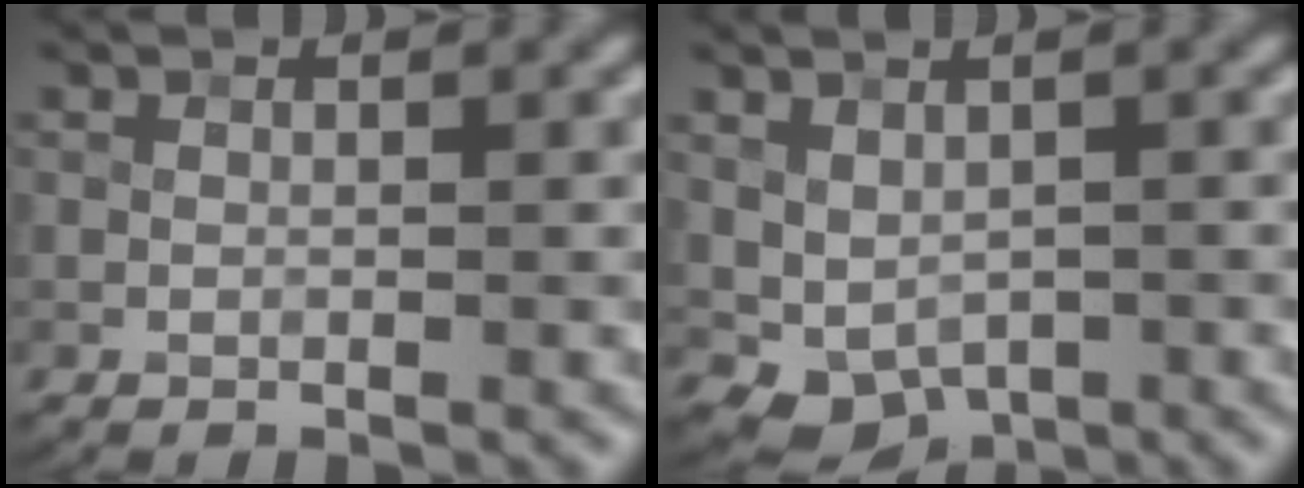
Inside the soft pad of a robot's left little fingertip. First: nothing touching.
{"total": 3.0, "force": [0.0, 2.3, 2.0], "torque": [-0.033, -0.014, 0.012]}